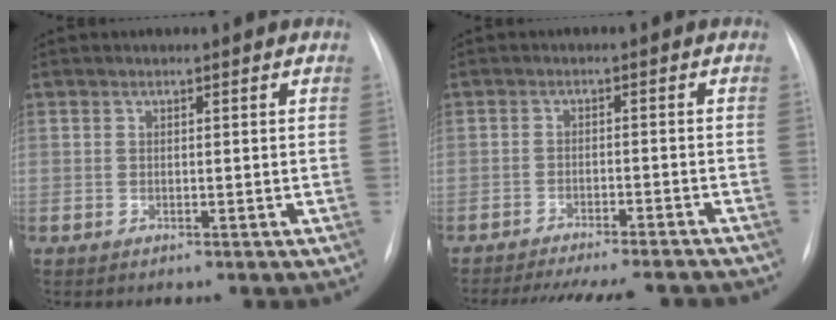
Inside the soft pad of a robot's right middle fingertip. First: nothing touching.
{"total": 16.2, "force": [-14.8, 2.4, 6.1], "torque": [-0.110, -0.013, -0.192]}